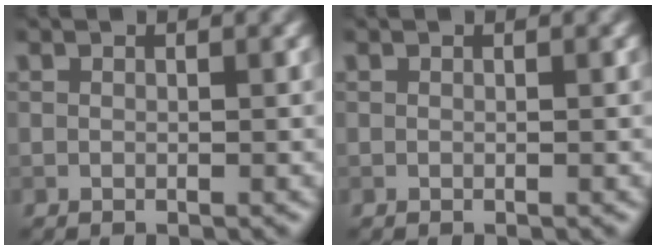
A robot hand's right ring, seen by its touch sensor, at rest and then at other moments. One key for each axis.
{"total": 0.0}